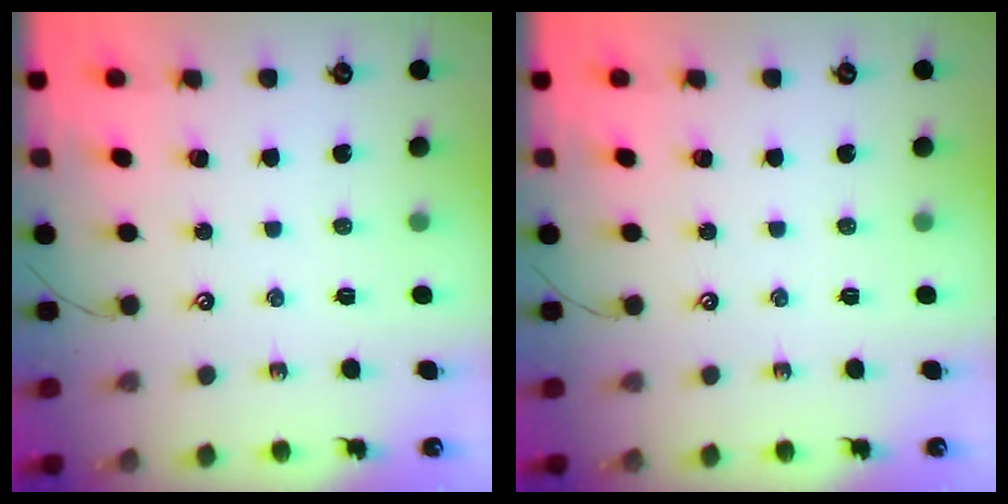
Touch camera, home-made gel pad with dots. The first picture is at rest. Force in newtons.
{"total": 0.0}